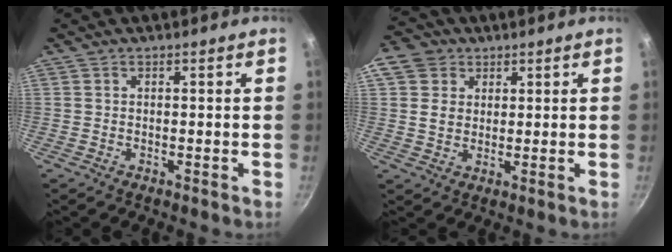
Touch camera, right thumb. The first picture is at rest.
{"total": 7.0, "force": [2.6, 5.8, 2.8], "torque": [-0.022, -0.004, 0.038]}